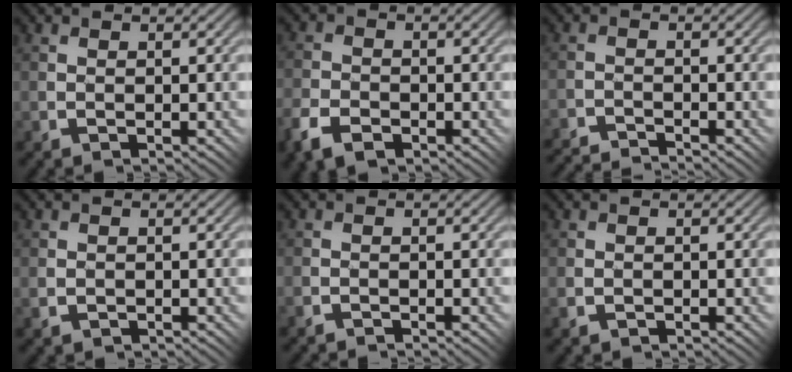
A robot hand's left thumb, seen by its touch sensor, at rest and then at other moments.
{"total": 5.4, "force": [-3.3, 3.3, 2.8], "torque": [-0.072, -0.009, -0.067]}
{"total": 3.8, "force": [-3.8, -0.2, 0.2], "torque": [-0.008, 0.001, -0.075]}
{"total": 0.9, "force": [-0.3, 0.8, 0.3], "torque": [-0.007, -0.002, -0.007]}
{"total": 1.0, "force": [-0.9, -0.1, -0.3], "torque": [0.004, 0.002, -0.025]}
{"total": 0.6, "force": [-0.3, 0.5, 0.1], "torque": [-0.003, -0.002, -0.008]}